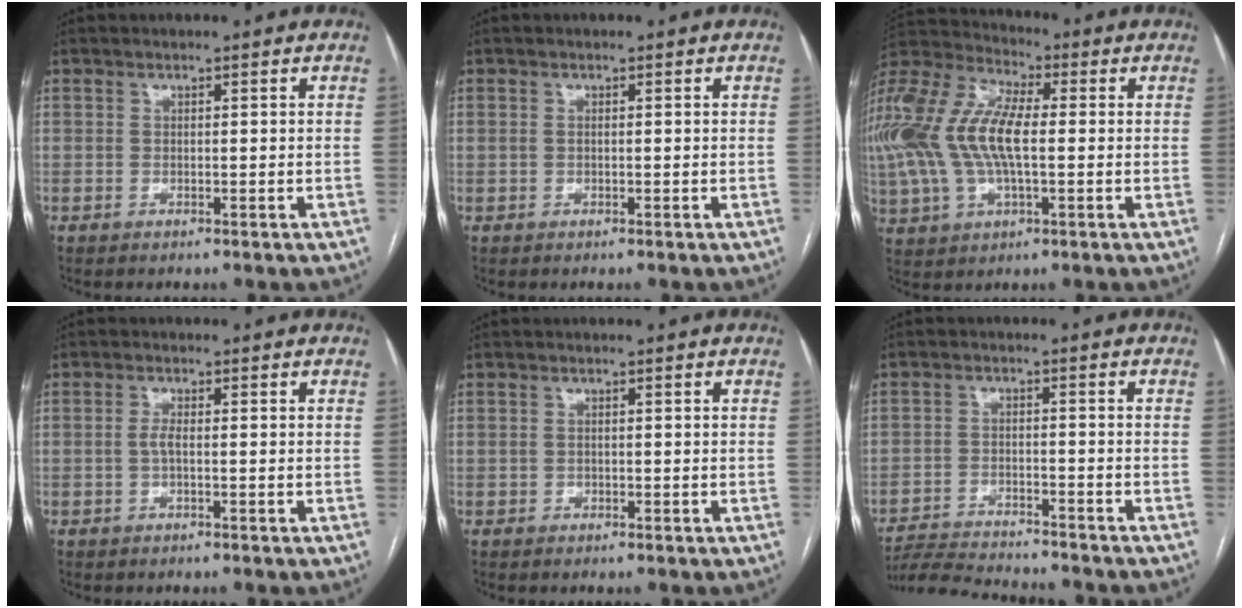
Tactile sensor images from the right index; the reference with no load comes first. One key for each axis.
{"total": 0.6, "fx": 0.0, "fy": 0.3, "fz": 0.5, "tx": -0.016, "ty": 0.007, "tz": 0.002}
{"total": 20.2, "fx": 0.6, "fy": 9.5, "fz": 17.9, "tx": -0.423, "ty": 0.019, "tz": 0.007}
{"total": 1.6, "fx": -0.3, "fy": 0.3, "fz": 1.5, "tx": -0.033, "ty": 0.001, "tz": -0.006}
{"total": 0.6, "fx": -0.2, "fy": 0.5, "fz": 0.3, "tx": -0.009, "ty": 0.004, "tz": -0.001}
{"total": 12.1, "fx": -11.4, "fy": 0.9, "fz": 4.1, "tx": -0.067, "ty": -0.006, "tz": -0.175}